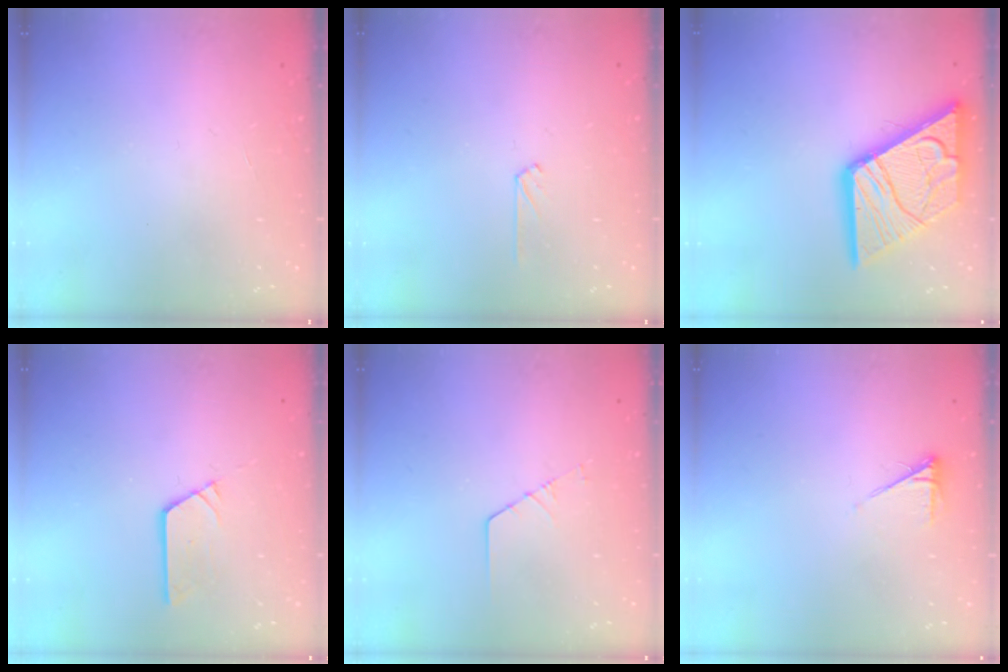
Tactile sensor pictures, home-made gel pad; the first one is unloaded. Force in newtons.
{"total": 2.5, "press": 2.5, "slide": 0.3}
{"total": 22.7, "press": 22.6, "slide": 2.7}
{"total": 4.1, "press": 4.1, "slide": 0.2}
{"total": 1.3, "press": 1.3, "slide": 0.1}
{"total": 3.9, "press": 3.9, "slide": 0.5}